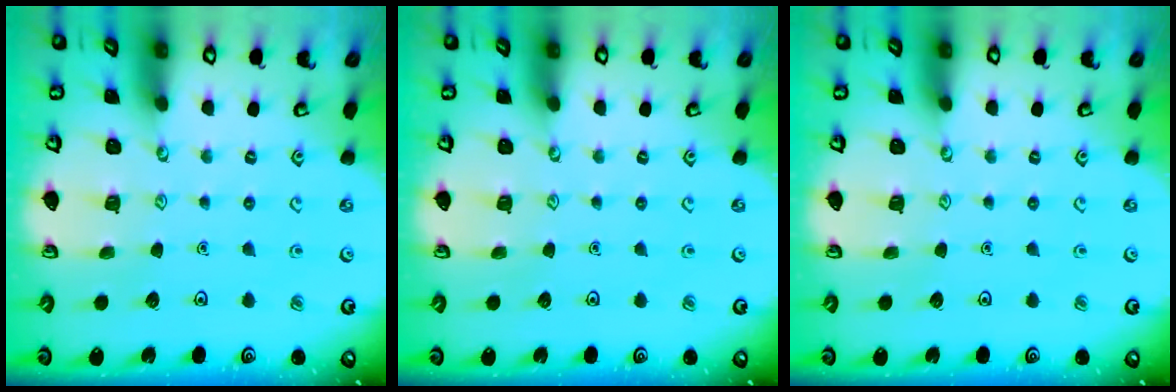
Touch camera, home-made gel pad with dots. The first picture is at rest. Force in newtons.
{"total": 0.0}
{"total": 0.0}